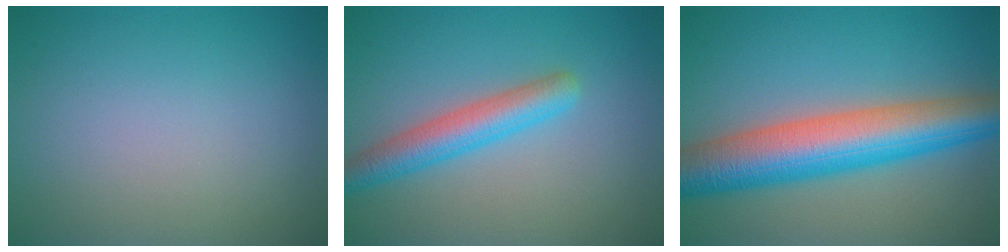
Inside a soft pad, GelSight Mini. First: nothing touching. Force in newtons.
{"total": 3.9, "press": 3.9, "slide": 0.2}
{"total": 9.8, "press": 9.8, "slide": 0.2}